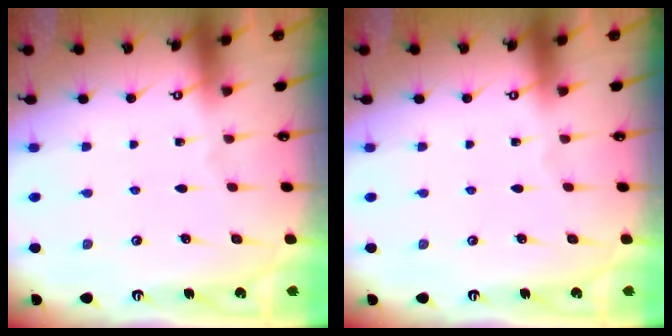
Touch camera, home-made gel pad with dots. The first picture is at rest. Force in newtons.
{"total": 0.0}